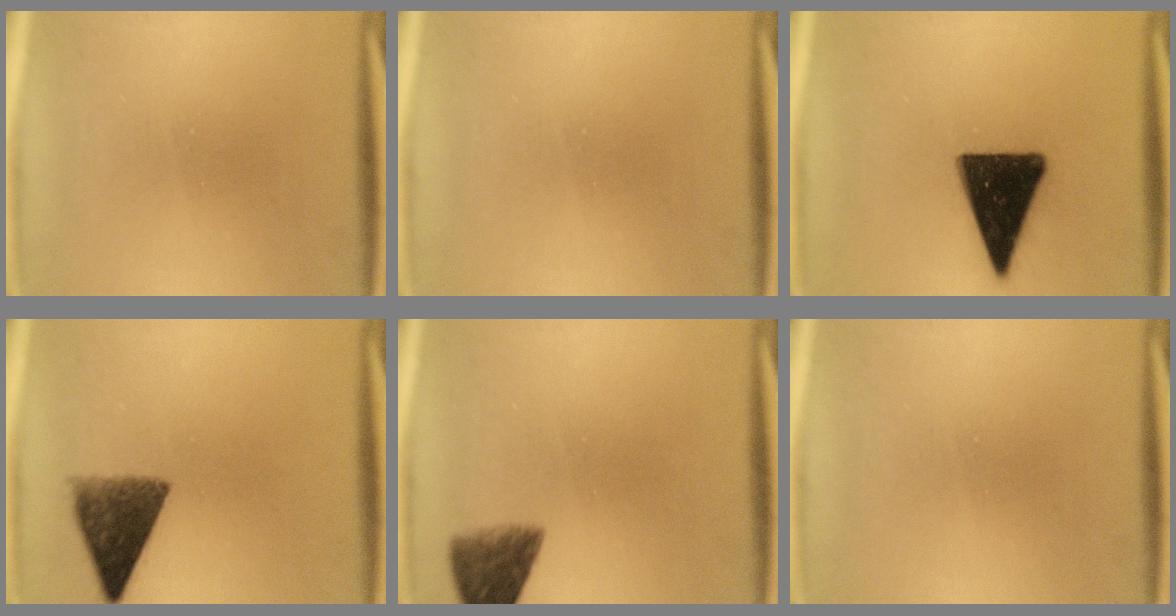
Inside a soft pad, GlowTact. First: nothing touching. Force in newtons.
{"total": 0.0}
{"total": 15.8}
{"total": 8.8}
{"total": 5.8}
{"total": 0.0}